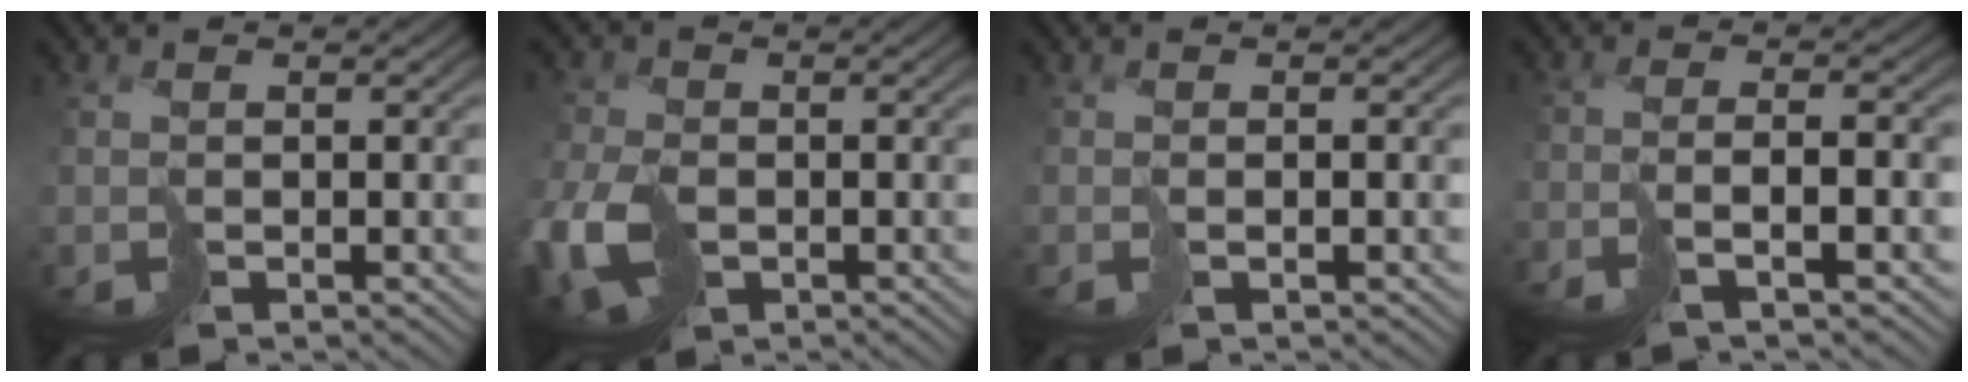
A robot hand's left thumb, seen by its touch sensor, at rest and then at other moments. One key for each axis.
{"total": 7.3, "fx": -2.7, "fy": 4.8, "fz": 4.9, "tx": -0.131, "ty": -0.015, "tz": -0.055}
{"total": 0.5, "fx": 0.1, "fy": -0.5, "fz": 0.1, "tx": 0.000, "ty": 0.006, "tz": 0.003}
{"total": 3.2, "fx": -1.8, "fy": -0.6, "fz": 2.5, "tx": -0.022, "ty": 0.011, "tz": -0.039}